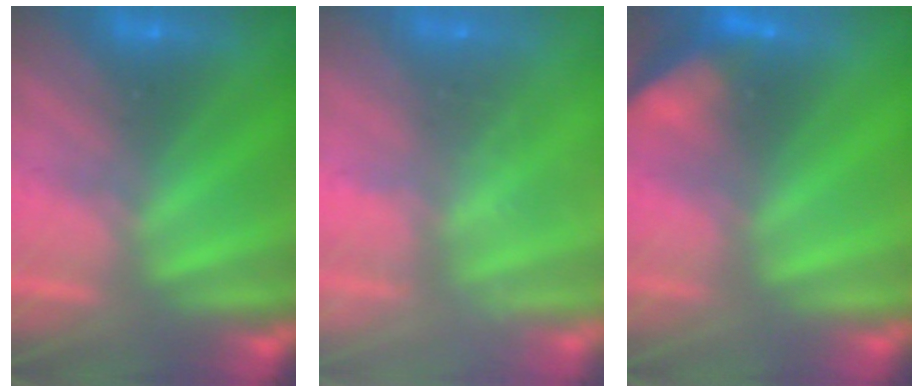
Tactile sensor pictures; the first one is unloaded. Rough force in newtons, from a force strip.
{"total": 2.3}
{"total": 6.0}